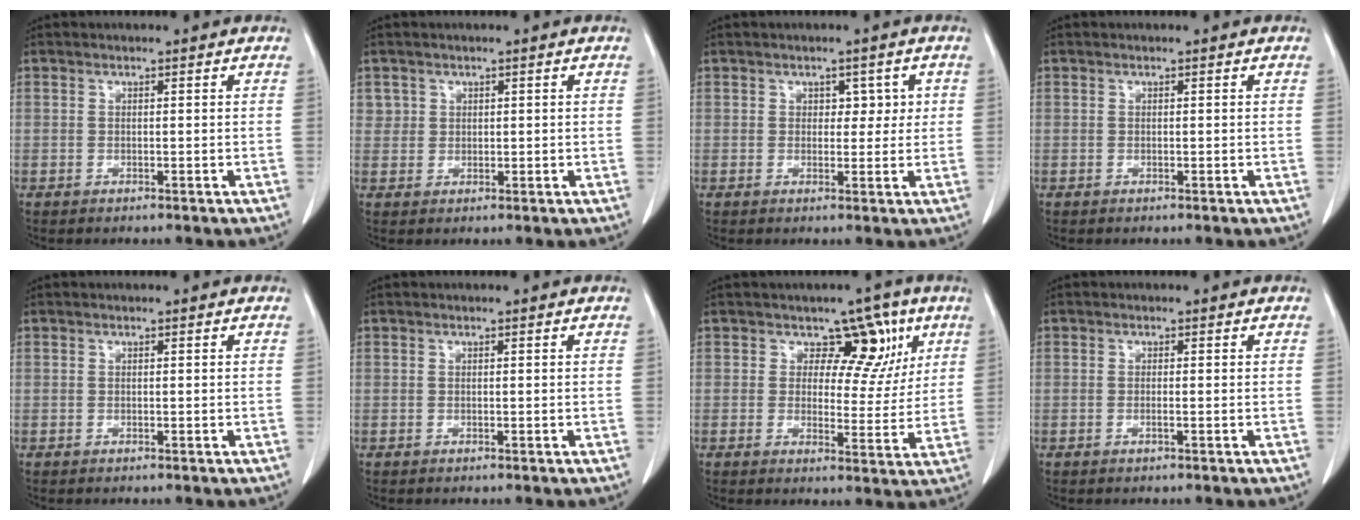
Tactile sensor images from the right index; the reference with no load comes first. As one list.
[{"total": 2.1, "force": [1.0, 1.8, -0.1], "torque": [0.017, 0.000, 0.011]}, {"total": 2.7, "force": [0.8, 1.9, 1.8], "torque": [-0.012, 0.007, 0.009]}, {"total": 0.0}, {"total": 0.0}, {"total": 0.0}, {"total": 7.2, "force": [3.5, 5.0, 3.7], "torque": [-0.019, 0.004, 0.044]}, {"total": 0.6, "force": [-0.2, 0.0, 0.6], "torque": [-0.013, -0.001, -0.004]}]